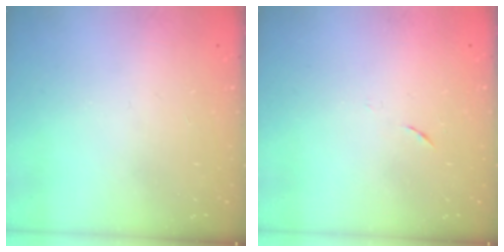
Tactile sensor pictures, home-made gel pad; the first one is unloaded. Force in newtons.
{"total": 3.5, "press": 3.4, "slide": 0.9}